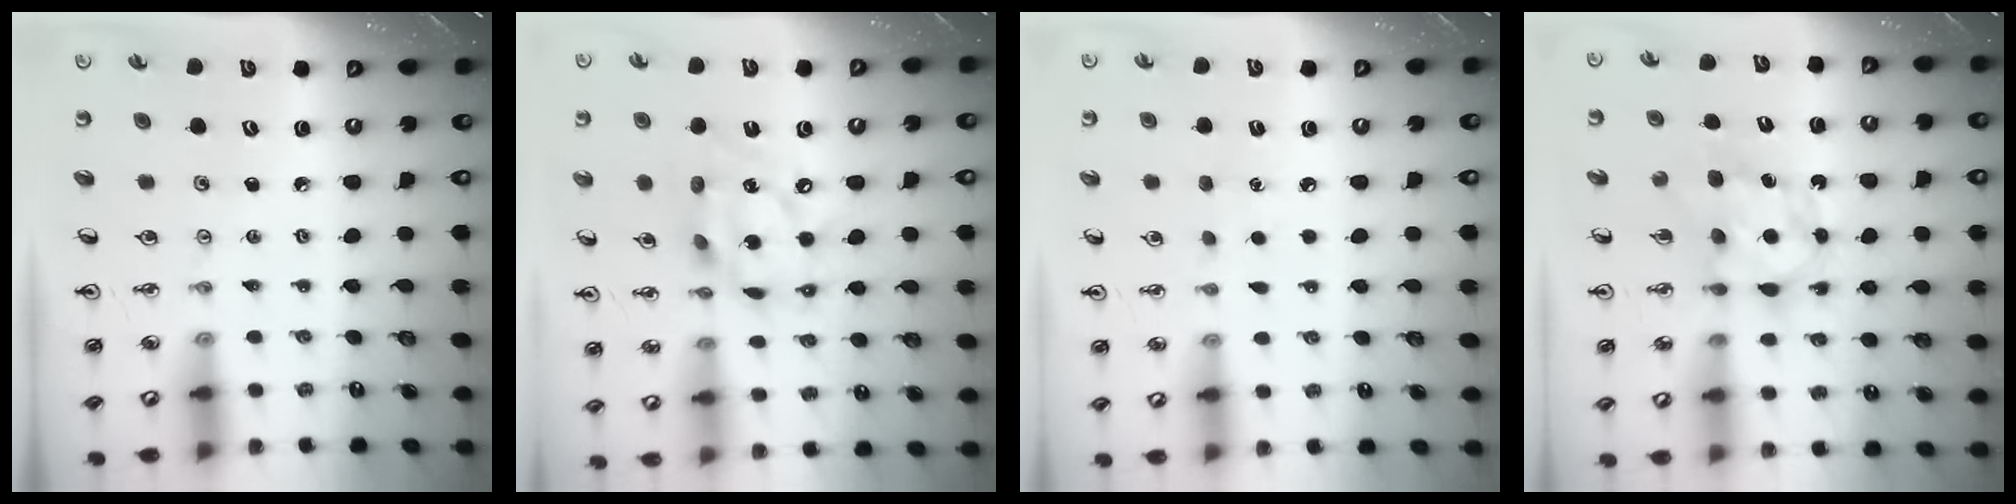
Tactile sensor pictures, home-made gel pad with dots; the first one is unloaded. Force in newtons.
{"total": 14.6, "press": 14.5, "slide": 1.7}
{"total": 3.7, "press": 3.6, "slide": 0.4}
{"total": 6.5, "press": 6.5, "slide": 0.3}